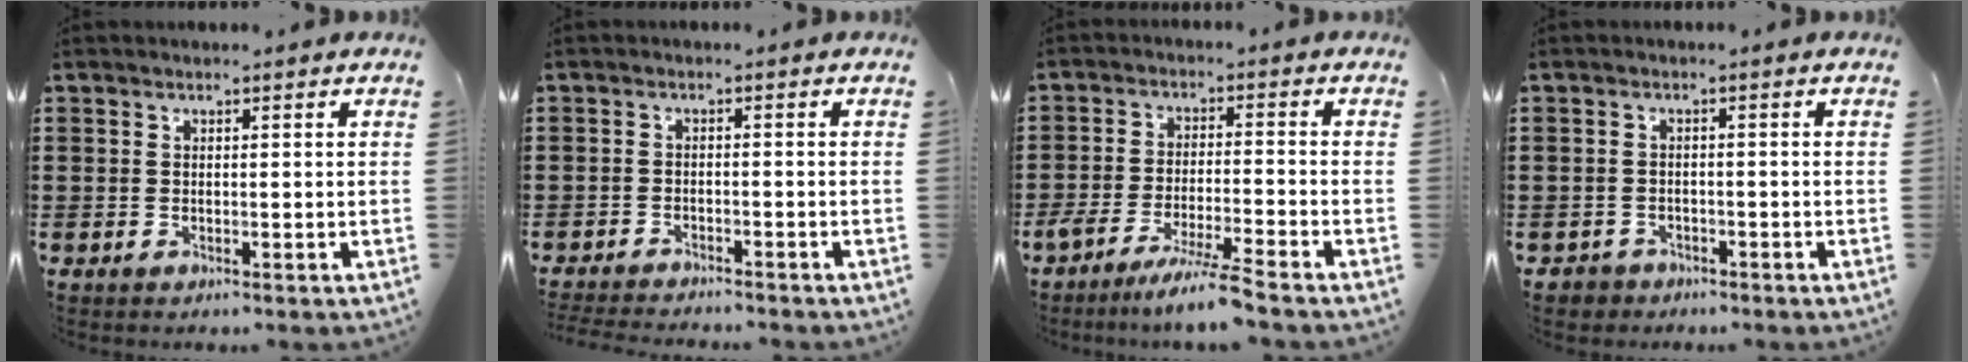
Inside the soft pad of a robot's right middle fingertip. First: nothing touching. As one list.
[{"total": 2.2, "force": [-2.2, 0.0, 0.1], "torque": [-0.005, 0.000, -0.046]}, {"total": 6.3, "force": [-5.5, -0.7, 3.0], "torque": [-0.058, -0.021, -0.105]}, {"total": 1.5, "force": [-1.3, 0.7, -0.2], "torque": [-0.003, 0.003, -0.031]}]